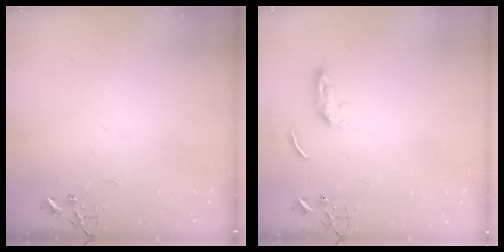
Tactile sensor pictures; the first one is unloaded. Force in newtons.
{"total": 3.9, "press": 3.9, "slide": 0.5}